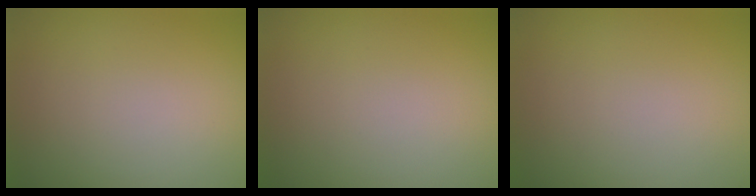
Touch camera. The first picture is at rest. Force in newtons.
{"total": 0.0}
{"total": 0.0}